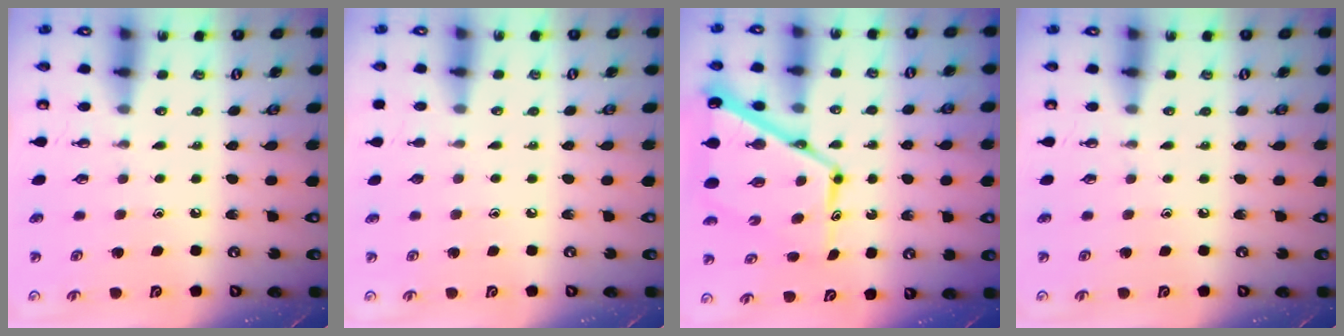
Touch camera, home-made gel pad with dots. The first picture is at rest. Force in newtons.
{"total": 0.0}
{"total": 16.5, "press": 16.4, "slide": 1.5}
{"total": 0.0}